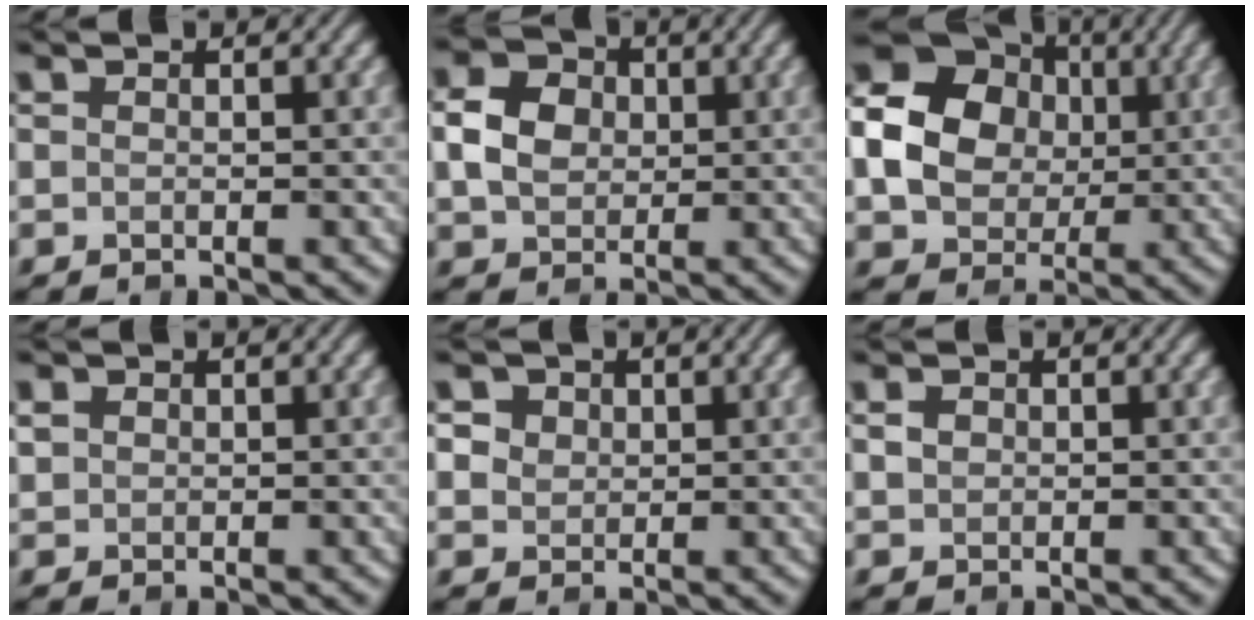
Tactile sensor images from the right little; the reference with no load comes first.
{"total": 4.1, "force": [0.1, 3.4, 2.3], "torque": [-0.047, 0.010, 0.001]}
{"total": 14.4, "force": [1.9, 12.6, 6.7], "torque": [-0.147, 0.032, 0.016]}
{"total": 1.2, "force": [0.0, 1.2, 0.3], "torque": [-0.008, 0.003, 0.004]}
{"total": 5.2, "force": [2.5, 3.8, 2.3], "torque": [-0.053, 0.014, 0.035]}
{"total": 0.8, "force": [-0.2, 0.7, 0.3], "torque": [-0.003, 0.002, -0.002]}